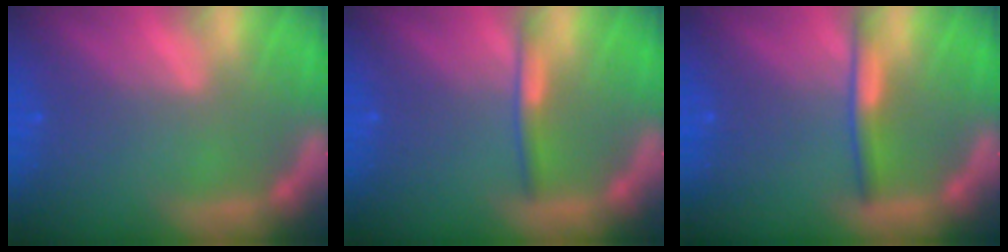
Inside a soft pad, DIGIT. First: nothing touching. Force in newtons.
{"total": 2.0}
{"total": 2.4}